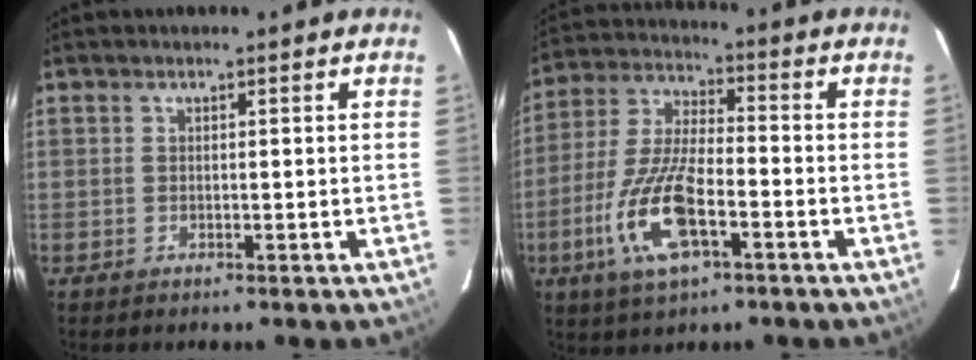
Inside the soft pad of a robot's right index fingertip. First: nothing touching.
{"total": 14.5, "force": [-5.8, 5.0, 12.4], "torque": [-0.269, -0.010, -0.112]}